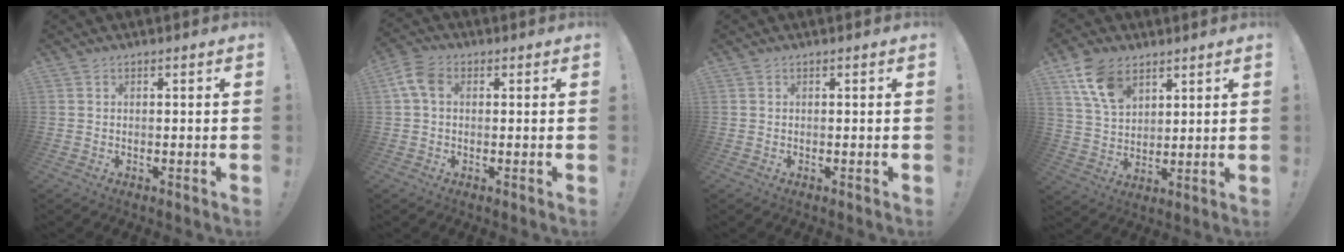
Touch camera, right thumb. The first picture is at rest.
{"total": 6.5, "force": [1.5, 4.4, 4.6], "torque": [-0.099, 0.008, 0.030]}
{"total": 0.0}
{"total": 12.0, "force": [6.9, 7.6, 6.3], "torque": [-0.114, -0.023, 0.136]}